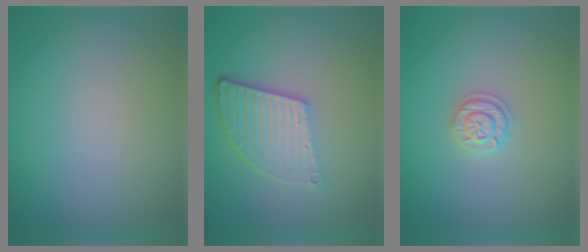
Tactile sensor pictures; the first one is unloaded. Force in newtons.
{"total": 5.6, "press": 3.9, "slide": 4.0}
{"total": 1.8, "press": 1.8, "slide": 0.3}